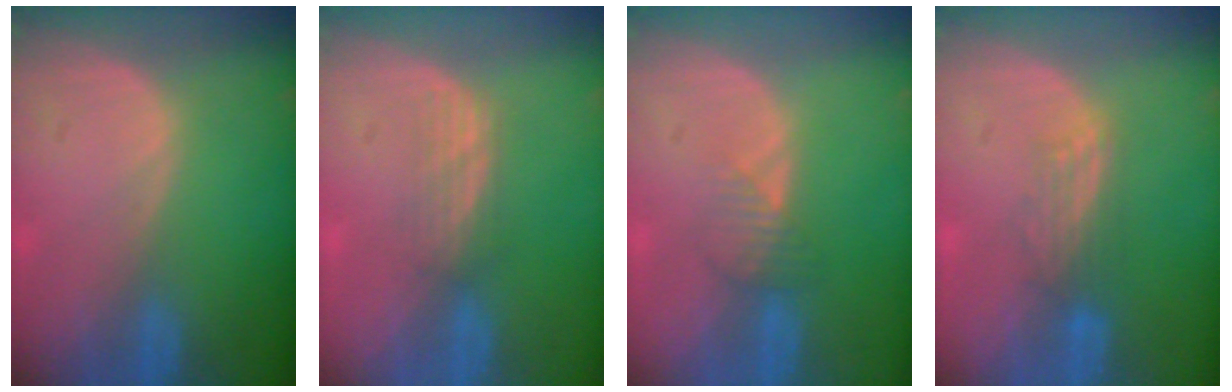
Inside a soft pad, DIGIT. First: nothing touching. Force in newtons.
{"total": 2.8, "press": 2.6, "slide": 1.0}
{"total": 2.4, "press": 2.4, "slide": 0.1}
{"total": 2.8, "press": 2.7, "slide": 0.6}